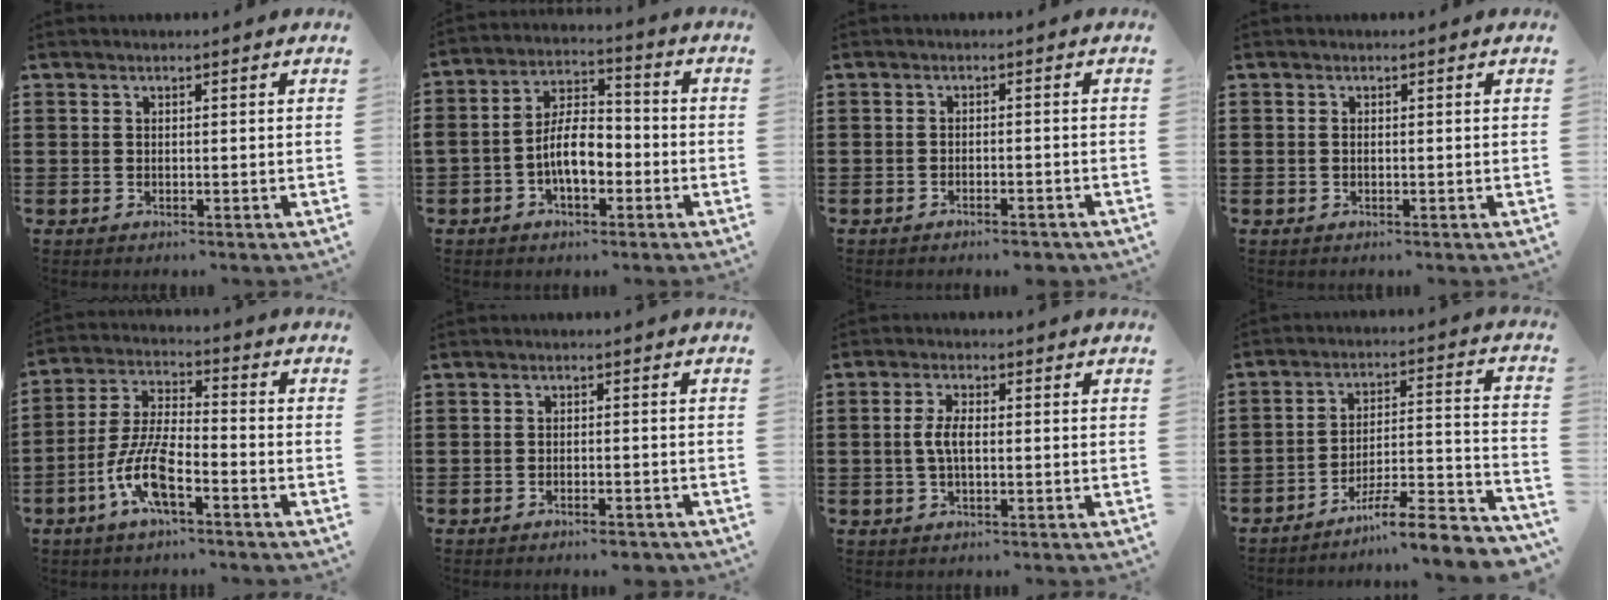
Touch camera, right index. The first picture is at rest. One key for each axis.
{"total": 7.2, "fx": -2.5, "fy": 3.5, "fz": 5.8, "tx": -0.119, "ty": 0.008, "tz": -0.051}
{"total": 2.0, "fx": -1.9, "fy": 0.0, "fz": 0.6, "tx": -0.012, "ty": 0.000, "tz": -0.037}
{"total": 0.0}
{"total": 9.1, "fx": -4.4, "fy": 2.9, "fz": 7.4, "tx": -0.175, "ty": -0.005, "tz": -0.087}
{"total": 2.1, "fx": -2.0, "fy": 0.0, "fz": 0.6, "tx": -0.011, "ty": 0.000, "tz": -0.040}
{"total": 3.4, "fx": -0.2, "fy": 1.2, "fz": 3.2, "tx": -0.074, "ty": -0.003, "tz": -0.010}
{"total": 8.3, "fx": -7.1, "fy": 0.4, "fz": 4.3, "tx": -0.060, "ty": 0.000, "tz": -0.138}